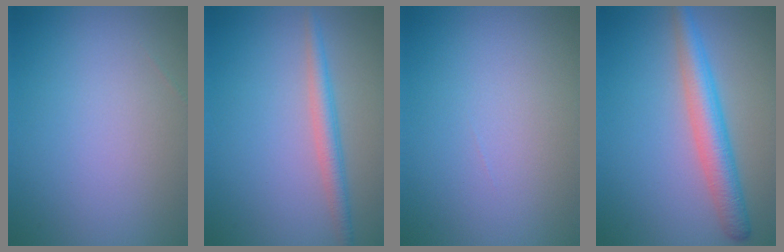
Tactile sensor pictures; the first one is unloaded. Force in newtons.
{"total": 2.3, "press": 2.3, "slide": 0.1}
{"total": 0.0}
{"total": 4.2, "press": 4.2, "slide": 0.1}